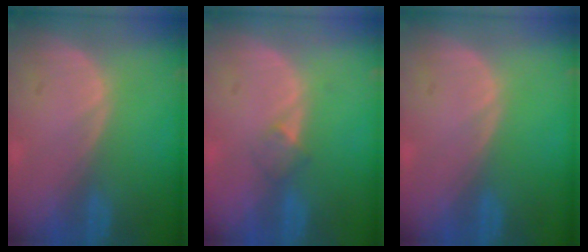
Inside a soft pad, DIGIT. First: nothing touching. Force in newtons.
{"total": 2.1, "press": 1.8, "slide": 1.0}
{"total": 0.0}